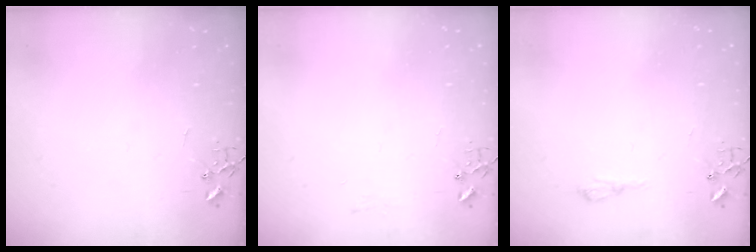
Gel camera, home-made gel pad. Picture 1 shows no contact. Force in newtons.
{"total": 6.3, "press": 6.3, "slide": 0.7}
{"total": 7.2, "press": 7.1, "slide": 0.6}